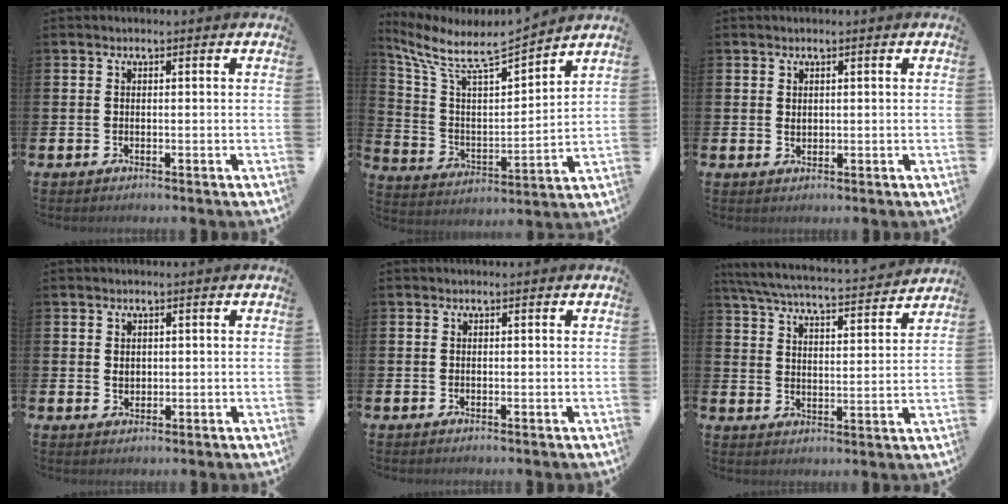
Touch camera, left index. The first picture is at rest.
{"total": 7.9, "force": [7.2, 1.2, 2.9], "torque": [-0.102, -0.057, 0.119]}
{"total": 1.0, "force": [0.7, 0.5, 0.3], "torque": [0.003, -0.001, 0.011]}
{"total": 1.3, "force": [0.7, 0.9, 0.5], "torque": [-0.001, 0.003, 0.011]}
{"total": 0.0}
{"total": 6.3, "force": [6.0, 0.5, 1.7], "torque": [-0.065, -0.045, 0.103]}